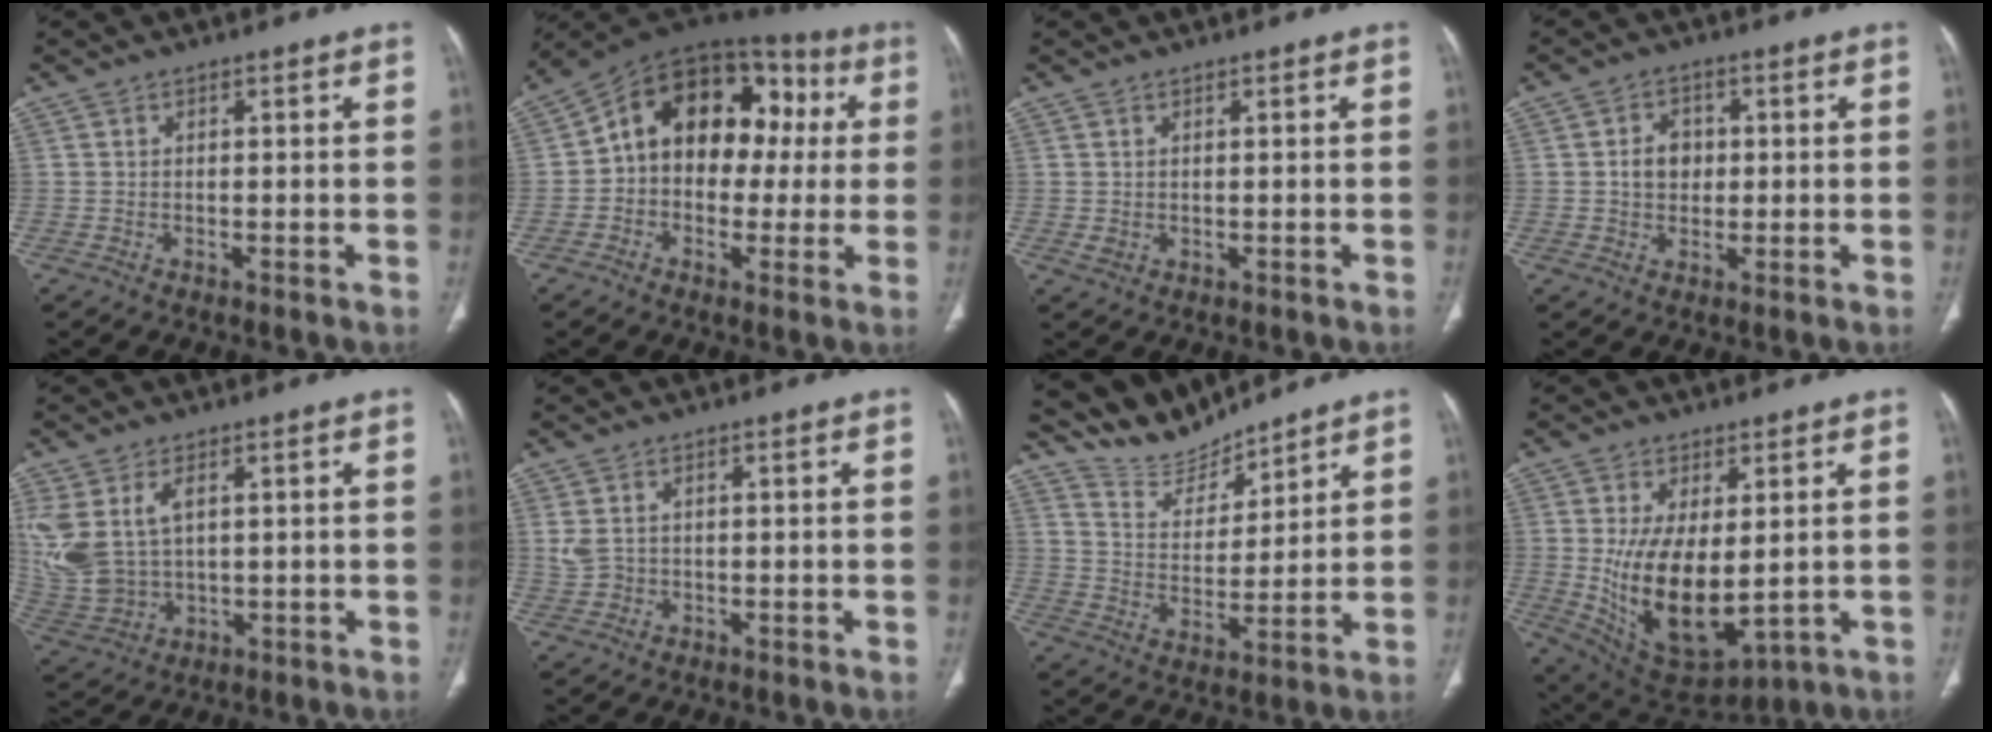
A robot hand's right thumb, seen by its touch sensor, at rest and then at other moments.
{"total": 18.3, "force": [2.0, 12.9, 12.9], "torque": [-0.146, 0.055, 0.020]}
{"total": 1.2, "force": [0.4, 0.9, 0.6], "torque": [-0.009, -0.005, 0.014]}
{"total": 5.0, "force": [0.4, 4.0, 2.9], "torque": [-0.030, 0.005, 0.004]}
{"total": 13.2, "force": [3.6, 8.5, 9.5], "torque": [-0.222, -0.008, 0.093]}
{"total": 2.9, "force": [0.6, 2.2, 1.7], "torque": [-0.040, 0.004, 0.019]}
{"total": 8.9, "force": [8.6, 2.2, 0.5], "torque": [0.005, -0.058, 0.180]}
{"total": 15.4, "force": [-0.4, 7.8, 13.3], "torque": [-0.228, -0.023, 0.025]}